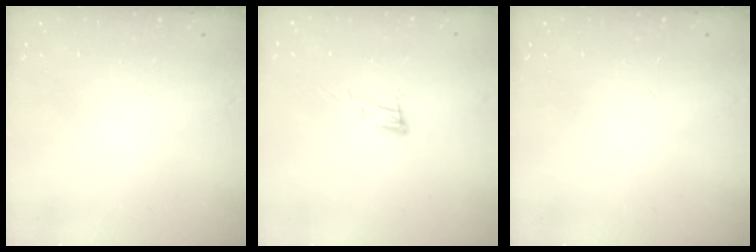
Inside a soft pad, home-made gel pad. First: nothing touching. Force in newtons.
{"total": 8.5, "press": 8.4, "slide": 1.5}
{"total": 0.0}